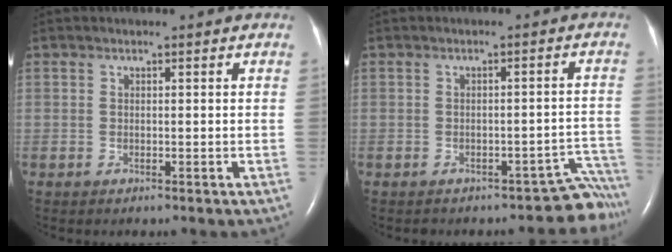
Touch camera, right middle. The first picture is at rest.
{"total": 6.3, "force": [-6.1, 1.5, -0.2], "torque": [0.035, 0.049, -0.064]}